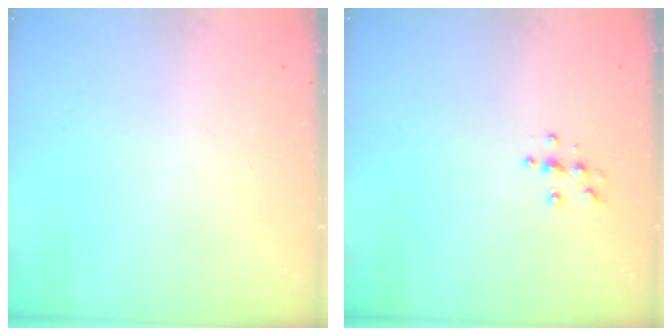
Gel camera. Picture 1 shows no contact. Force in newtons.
{"total": 3.9, "press": 3.8, "slide": 0.4}